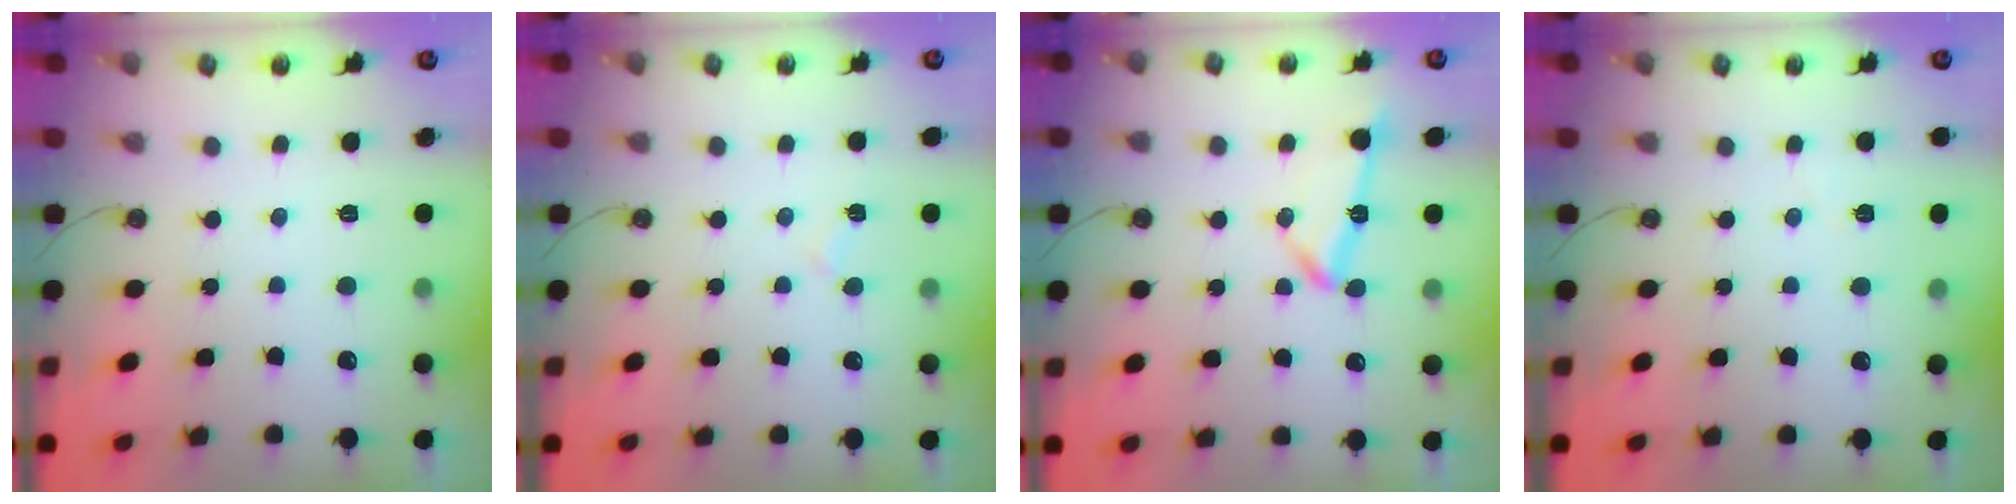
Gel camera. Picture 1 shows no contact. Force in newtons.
{"total": 4.7, "press": 4.2, "slide": 2.1}
{"total": 11.1, "press": 11.1, "slide": 0.6}
{"total": 10.1, "press": 2.3, "slide": 9.9}